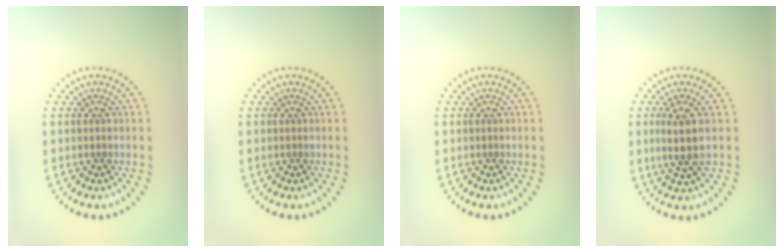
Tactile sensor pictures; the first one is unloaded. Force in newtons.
{"total": 0.0}
{"total": 0.0}
{"total": 2.9, "press": 2.5, "slide": 1.5}